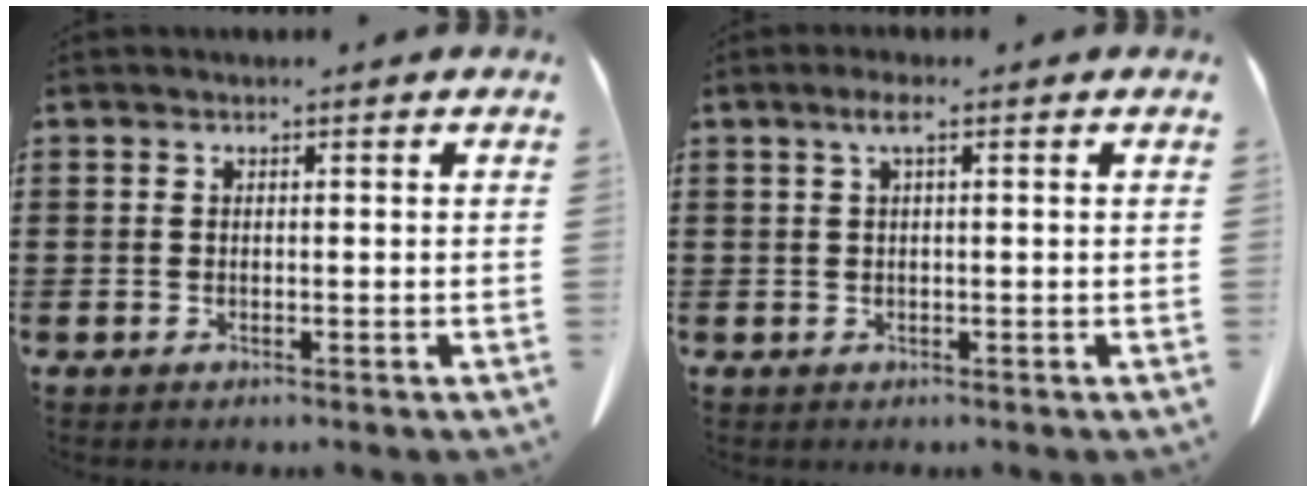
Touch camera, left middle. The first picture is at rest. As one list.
[{"total": 2.2, "force": [0.7, 0.3, 2.1], "torque": [-0.043, 0.003, 0.010]}]